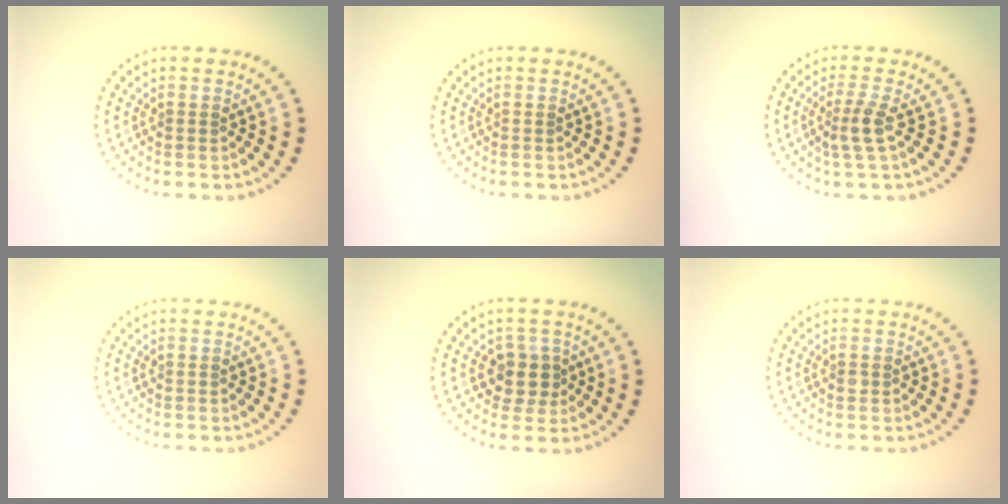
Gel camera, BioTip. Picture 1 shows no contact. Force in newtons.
{"total": 0.0}
{"total": 2.3, "press": 1.7, "slide": 1.6}
{"total": 0.0}
{"total": 2.6, "press": 2.3, "slide": 1.2}
{"total": 0.8, "press": 0.8, "slide": 0.2}